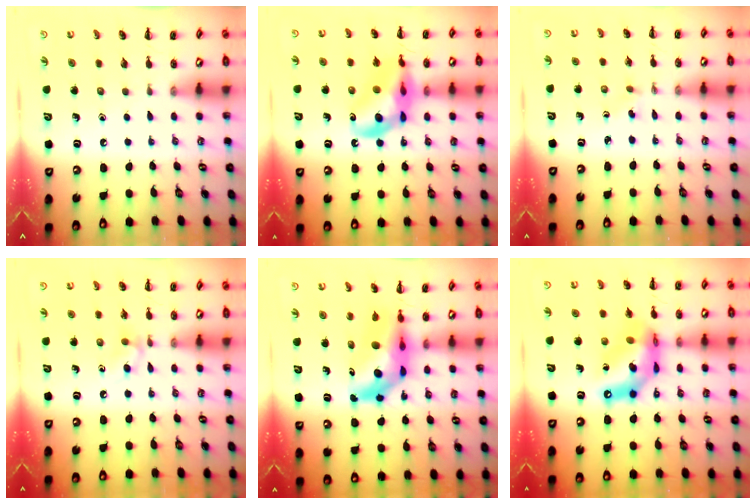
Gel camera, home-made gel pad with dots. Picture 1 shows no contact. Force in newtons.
{"total": 13.8, "press": 13.3, "slide": 3.6}
{"total": 1.7, "press": 1.5, "slide": 0.8}
{"total": 4.1, "press": 3.7, "slide": 1.7}
{"total": 9.9, "press": 9.3, "slide": 3.5}
{"total": 12.7, "press": 12.2, "slide": 3.5}